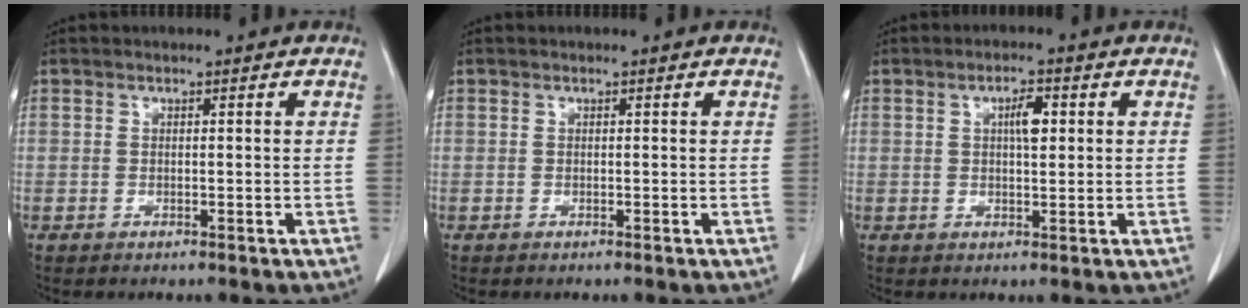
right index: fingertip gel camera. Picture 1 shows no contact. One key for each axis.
{"total": 0.0}
{"total": 3.5, "fx": 0.9, "fy": 1.0, "fz": 3.2, "tx": -0.053, "ty": 0.005, "tz": 0.013}